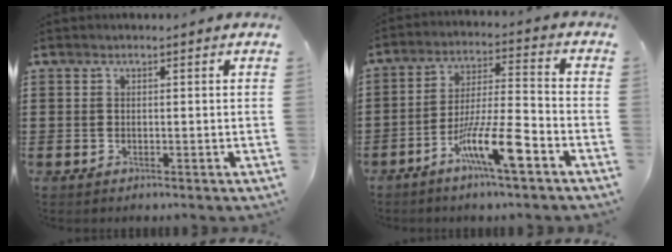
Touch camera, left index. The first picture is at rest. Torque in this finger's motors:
{"motor_torque": [1.51, 0.63, 0.42, 0.21]}